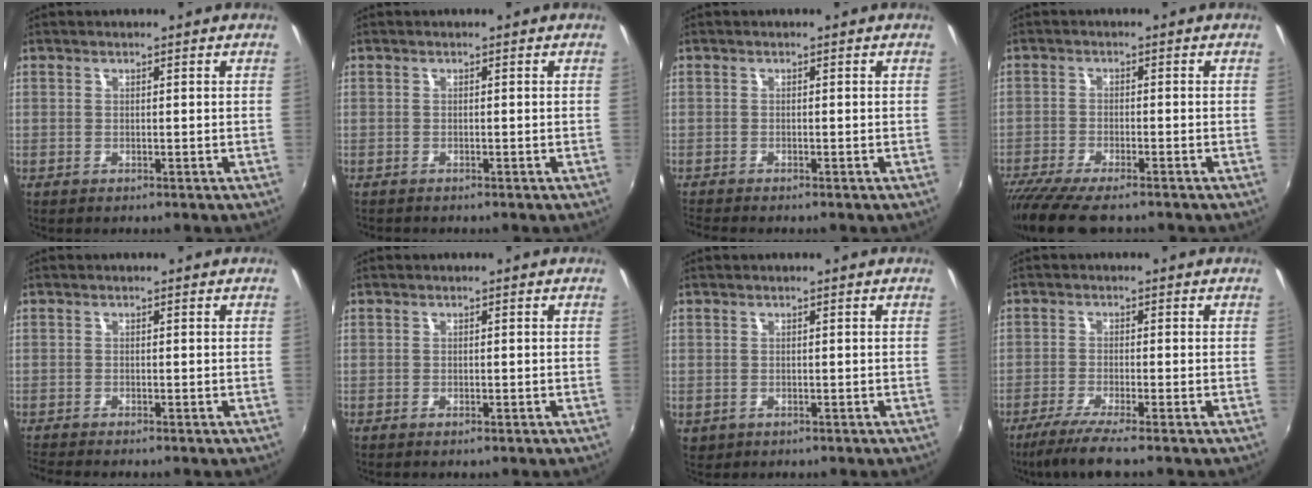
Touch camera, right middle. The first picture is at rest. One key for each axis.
{"total": 0.9, "fx": -0.9, "fy": 0.2, "fz": 0.2, "tx": -0.005, "ty": -0.008, "tz": -0.015}
{"total": 2.4, "fx": -2.2, "fy": 0.0, "fz": 0.9, "tx": -0.022, "ty": -0.018, "tz": -0.043}
{"total": 10.6, "fx": -8.8, "fy": 1.9, "fz": 5.7, "tx": -0.135, "ty": -0.048, "tz": -0.156}
{"total": 2.5, "fx": -2.3, "fy": -0.1, "fz": 1.0, "tx": -0.024, "ty": -0.019, "tz": -0.045}
{"total": 0.6, "fx": -0.4, "fy": 0.2, "fz": 0.4, "tx": -0.007, "ty": -0.001, "tz": -0.005}
{"total": 1.8, "fx": -0.2, "fy": 1.5, "fz": 0.9, "tx": -0.017, "ty": -0.001, "tz": 0.002}
{"total": 5.8, "fx": -4.5, "fy": -0.6, "fz": 3.7, "tx": -0.091, "ty": -0.023, "tz": -0.082}